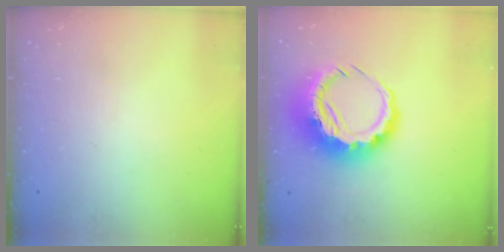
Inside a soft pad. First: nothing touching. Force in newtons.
{"total": 12.1, "press": 11.8, "slide": 2.3}